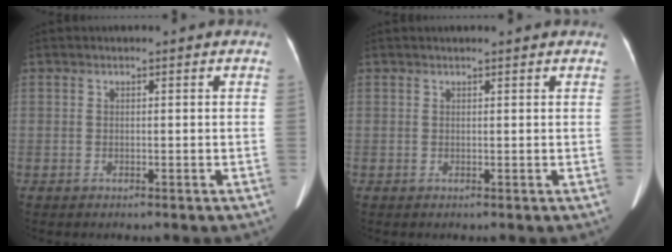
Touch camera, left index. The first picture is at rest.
{"total": 2.2, "force": [2.0, 0.2, 1.0], "torque": [-0.011, 0.018, 0.025]}